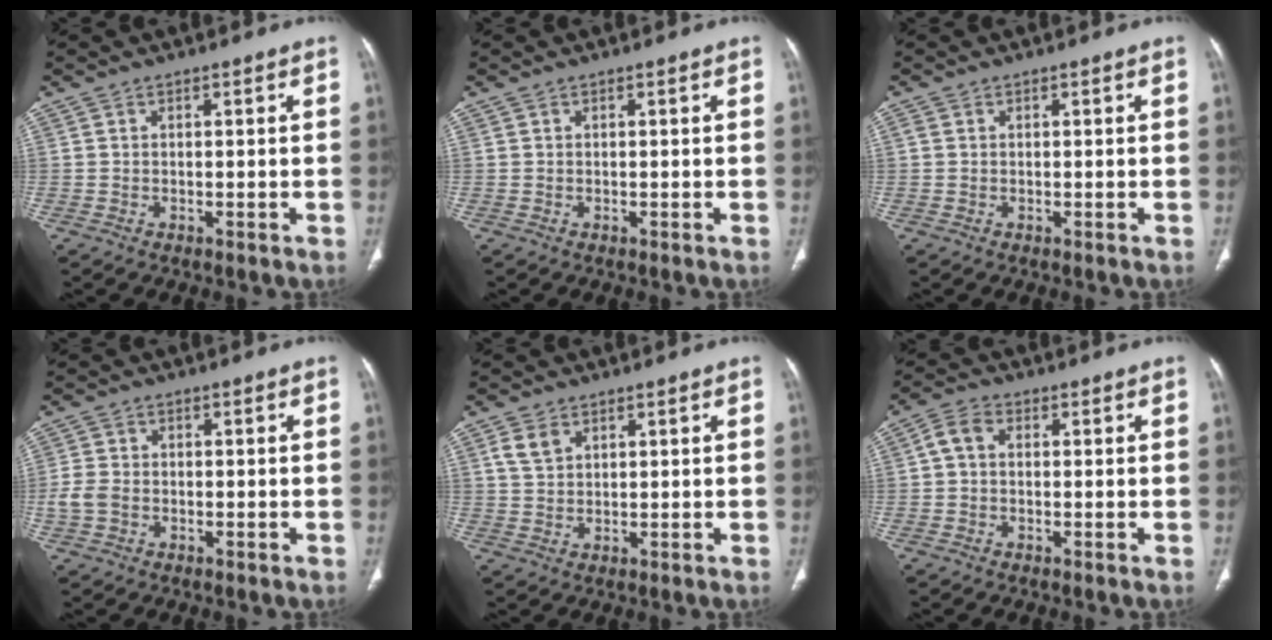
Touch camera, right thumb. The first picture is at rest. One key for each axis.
{"total": 0.0}
{"total": 0.6, "fx": 0.2, "fy": 0.6, "fz": 0.2, "tx": -0.002, "ty": 0.004, "tz": 0.003}
{"total": 3.8, "fx": -1.0, "fy": 2.9, "fz": 2.2, "tx": -0.049, "ty": 0.008, "tz": -0.020}
{"total": 3.7, "fx": 1.8, "fy": 2.5, "fz": 2.0, "tx": -0.038, "ty": -0.001, "tz": 0.042}
{"total": 3.9, "fx": 0.2, "fy": 2.8, "fz": 2.7, "tx": -0.048, "ty": 0.012, "tz": -0.006}